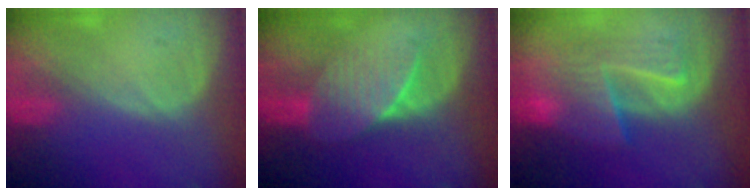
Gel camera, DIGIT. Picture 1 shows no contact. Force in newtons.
{"total": 7.3, "press": 6.8, "slide": 2.7}
{"total": 7.3, "press": 7.3, "slide": 0.8}